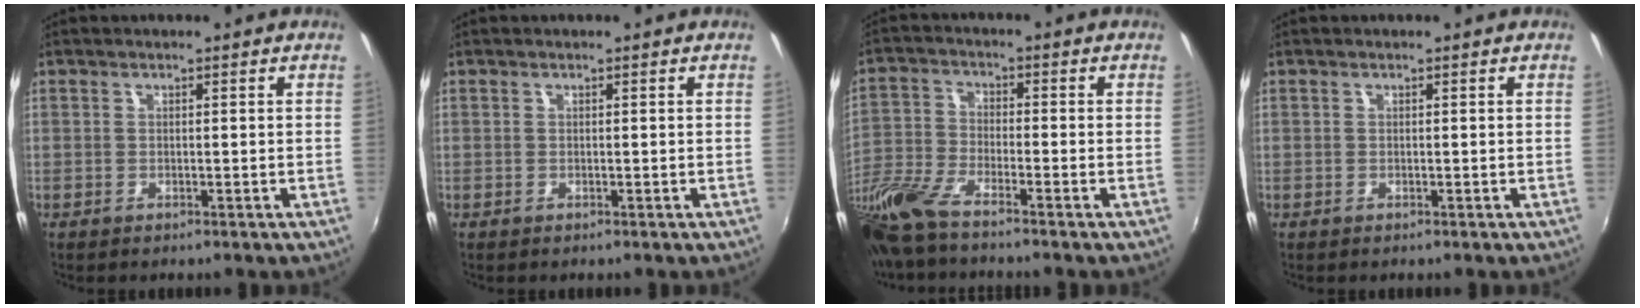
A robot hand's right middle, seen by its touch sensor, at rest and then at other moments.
{"total": 0.0}
{"total": 11.9, "force": [-9.3, 2.3, 7.1], "torque": [-0.167, -0.024, -0.194]}
{"total": 0.0}